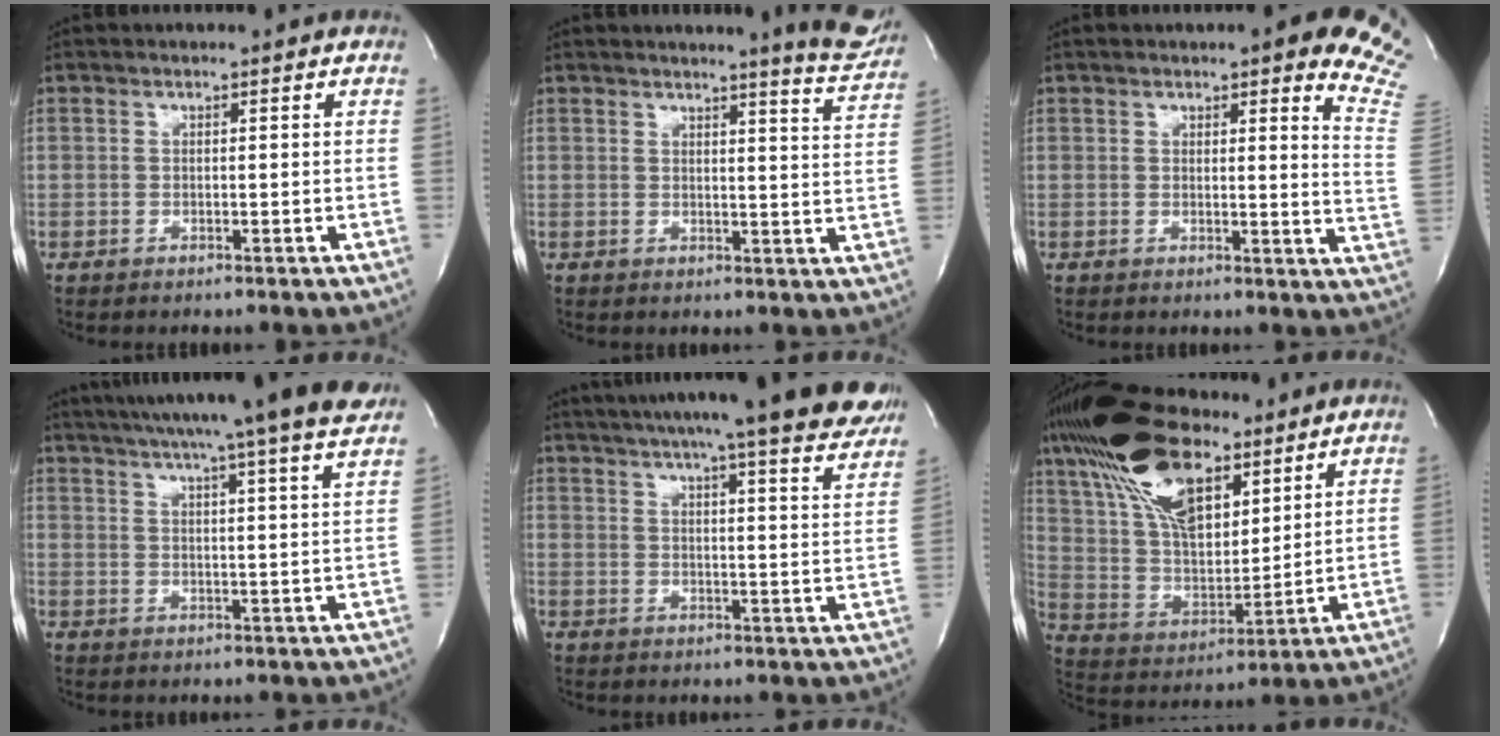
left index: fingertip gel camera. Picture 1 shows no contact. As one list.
[{"total": 7.3, "force": [6.9, -0.2, 2.5], "torque": [-0.031, -0.044, 0.063]}, {"total": 12.0, "force": [8.5, 1.5, 8.3], "torque": [-0.086, -0.055, 0.062]}, {"total": 20.3, "force": [17.3, -1.0, 10.5], "torque": [-0.179, -0.013, 0.226]}, {"total": 23.9, "force": [20.7, 1.8, 11.9], "torque": [-0.176, -0.026, 0.253]}, {"total": 21.6, "force": [12.5, 9.4, 14.8], "torque": [-0.316, 0.031, 0.228]}]